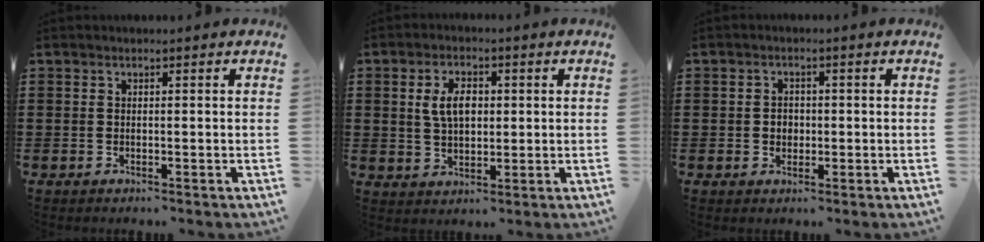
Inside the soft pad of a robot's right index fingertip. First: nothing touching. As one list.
[{"total": 5.4, "force": [0.9, 3.2, 4.3], "torque": [-0.091, 0.008, 0.009]}, {"total": 2.0, "force": [-0.2, 1.8, 1.0], "torque": [-0.023, 0.008, -0.006]}]